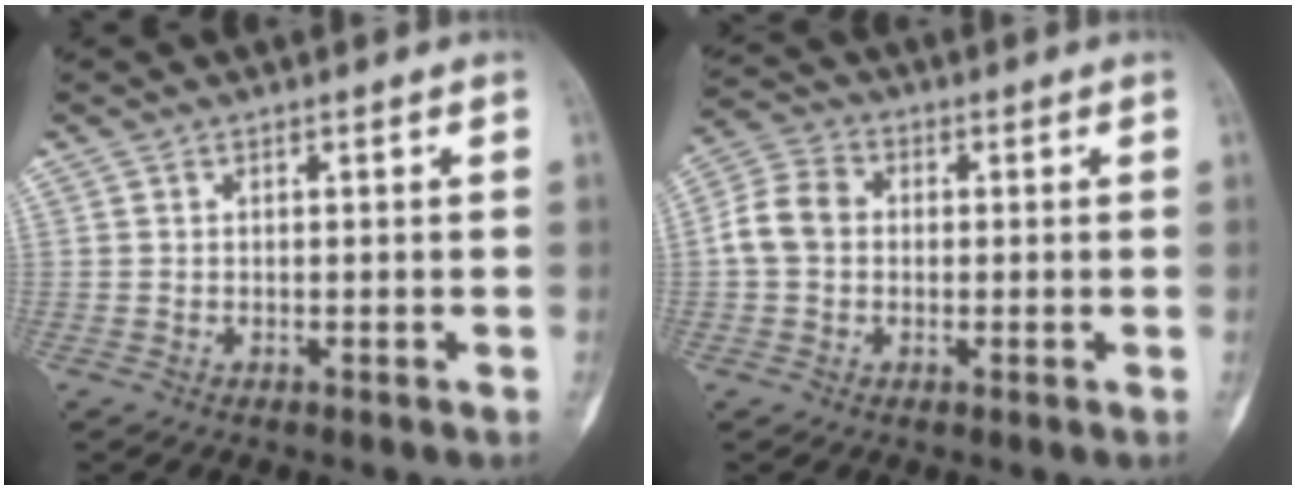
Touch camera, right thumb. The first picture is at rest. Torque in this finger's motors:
{"motor_torque": [1.11, 1.07, 0.24, -0.23, 0.07]}